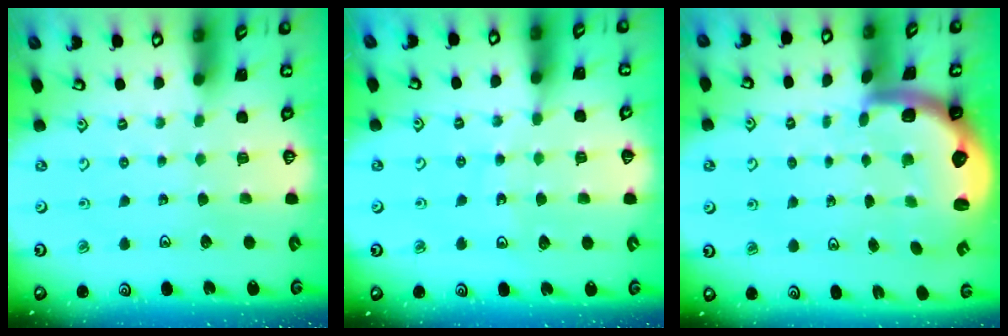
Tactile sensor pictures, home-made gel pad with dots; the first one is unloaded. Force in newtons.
{"total": 8.6, "press": 7.9, "slide": 3.2}
{"total": 2.8, "press": 2.4, "slide": 1.4}